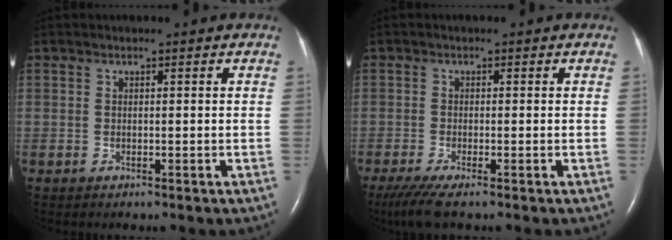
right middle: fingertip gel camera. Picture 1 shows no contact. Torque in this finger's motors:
{"motor_torque": [0.27, -0.24, 0.03, 0.02]}